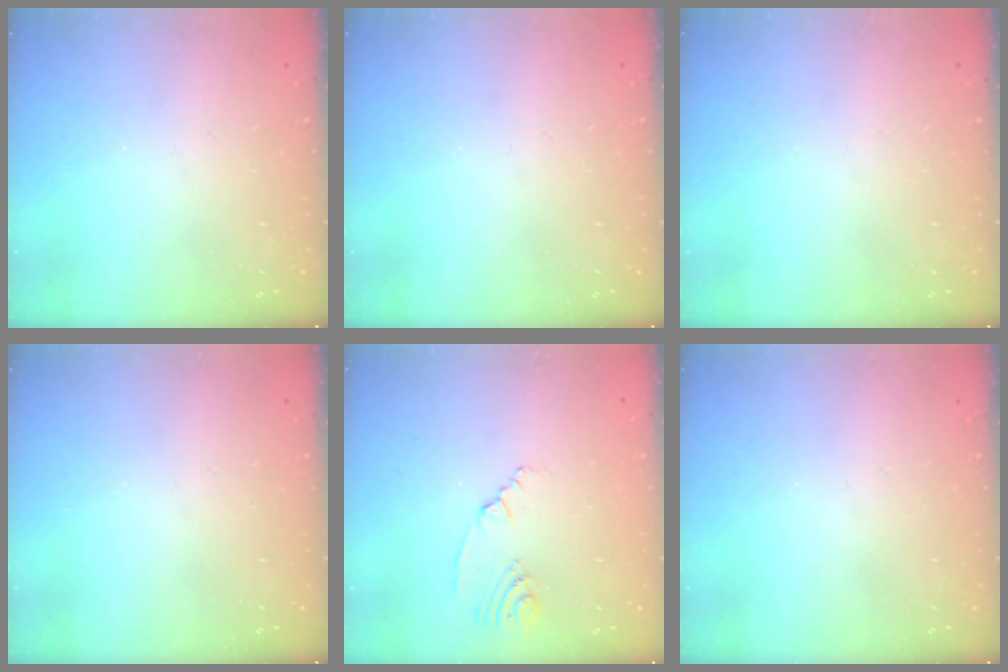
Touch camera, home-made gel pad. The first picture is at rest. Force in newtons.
{"total": 0.0}
{"total": 0.0}
{"total": 0.0}
{"total": 2.5, "press": 2.1, "slide": 1.3}
{"total": 0.0}